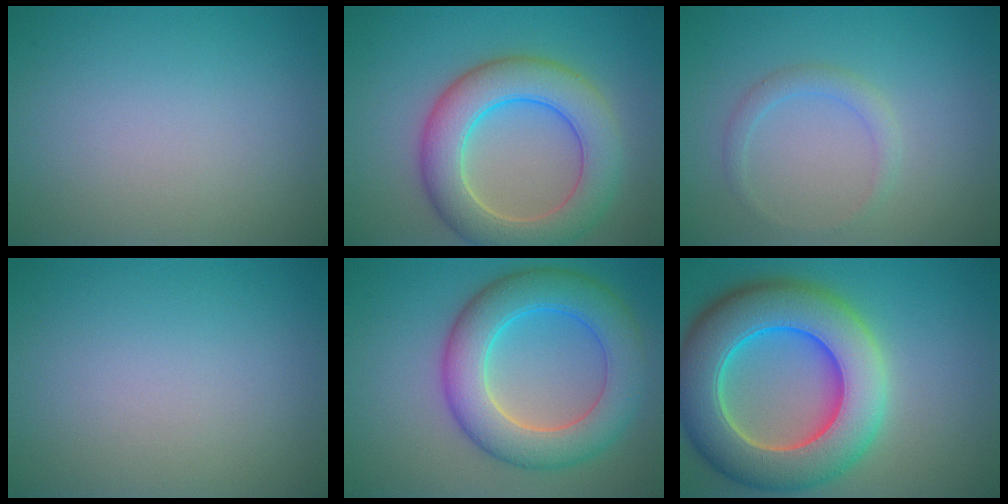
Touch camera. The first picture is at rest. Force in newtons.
{"total": 7.7, "press": 7.7, "slide": 0.3}
{"total": 1.6, "press": 1.6, "slide": 0.2}
{"total": 0.0}
{"total": 8.0, "press": 8.0, "slide": 0.1}
{"total": 12.2, "press": 12.2, "slide": 0.9}